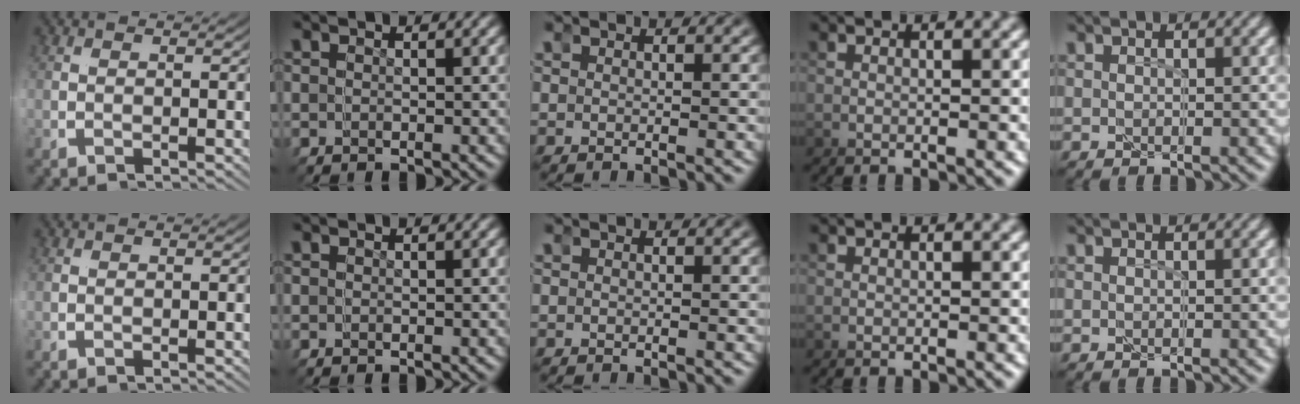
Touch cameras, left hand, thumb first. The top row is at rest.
{}